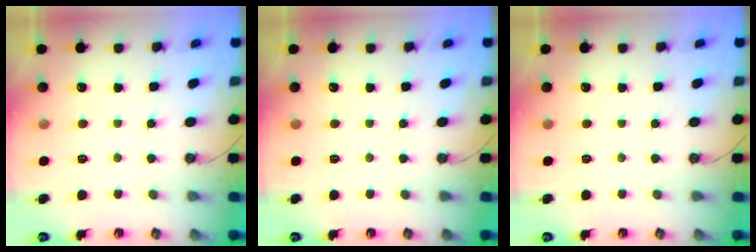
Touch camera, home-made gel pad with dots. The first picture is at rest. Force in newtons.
{"total": 0.0}
{"total": 0.0}